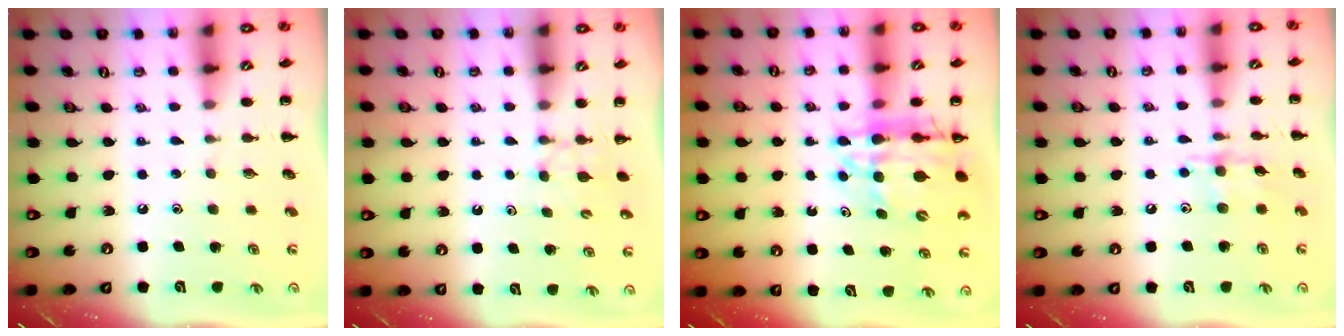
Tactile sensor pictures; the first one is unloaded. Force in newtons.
{"total": 2.6, "press": 2.4, "slide": 1.1}
{"total": 13.8, "press": 13.3, "slide": 3.7}
{"total": 8.7, "press": 8.7, "slide": 0.7}